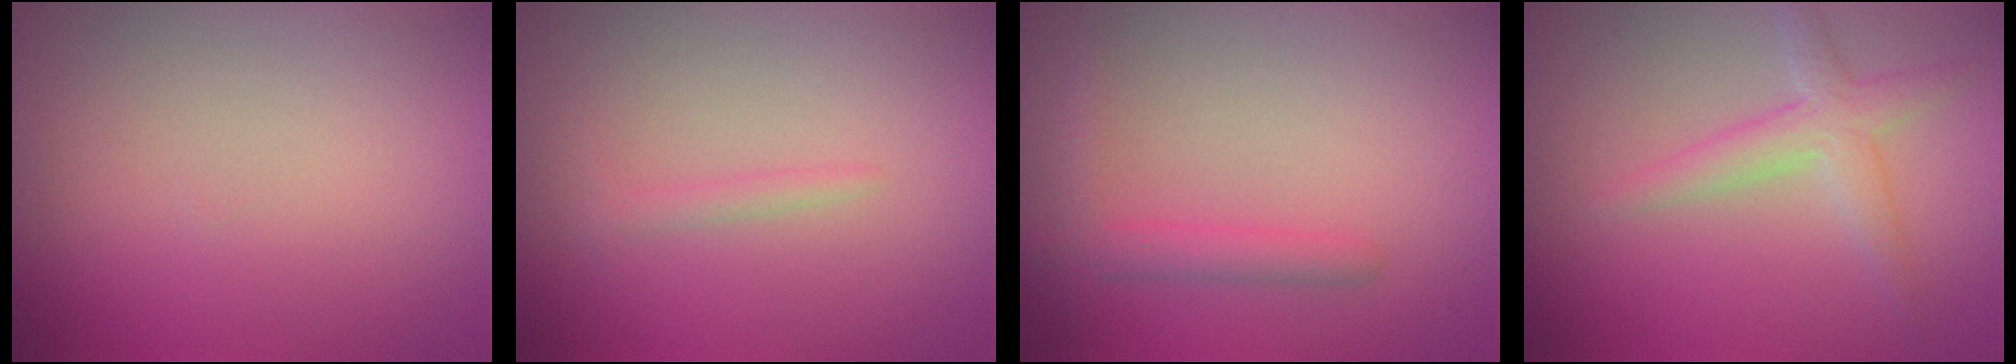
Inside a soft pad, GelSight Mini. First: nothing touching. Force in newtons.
{"total": 0.9, "press": 0.9, "slide": 0.1}
{"total": 2.4, "press": 2.4, "slide": 0.2}
{"total": 2.9, "press": 2.9, "slide": 0.1}